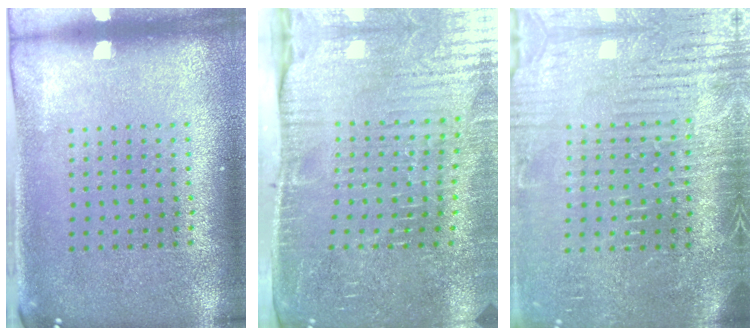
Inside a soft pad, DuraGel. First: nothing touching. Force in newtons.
{"total": 4.7, "press": 4.6, "slide": 1.1}
{"total": 4.2, "press": 3.9, "slide": 1.6}